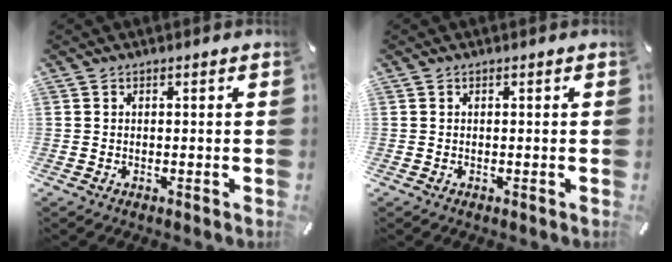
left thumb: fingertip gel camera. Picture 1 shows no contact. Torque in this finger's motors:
{"motor_torque": [-0.02, 0.00, -0.01, 0.01, 0.00]}